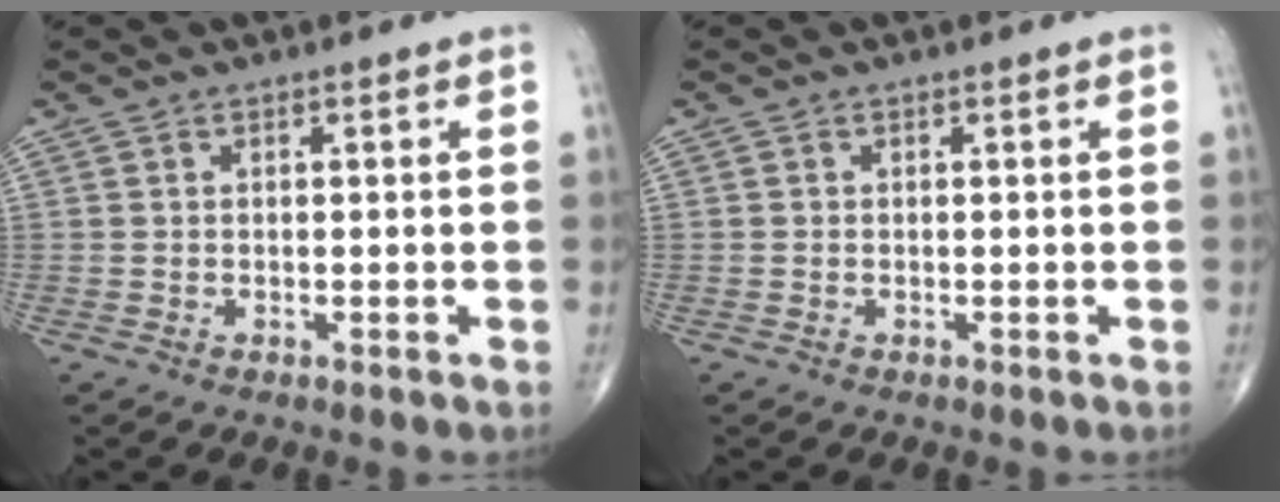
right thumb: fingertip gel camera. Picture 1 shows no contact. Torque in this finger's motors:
{"motor_torque": [-0.28, 0.07, -0.12, -0.10, -0.03]}